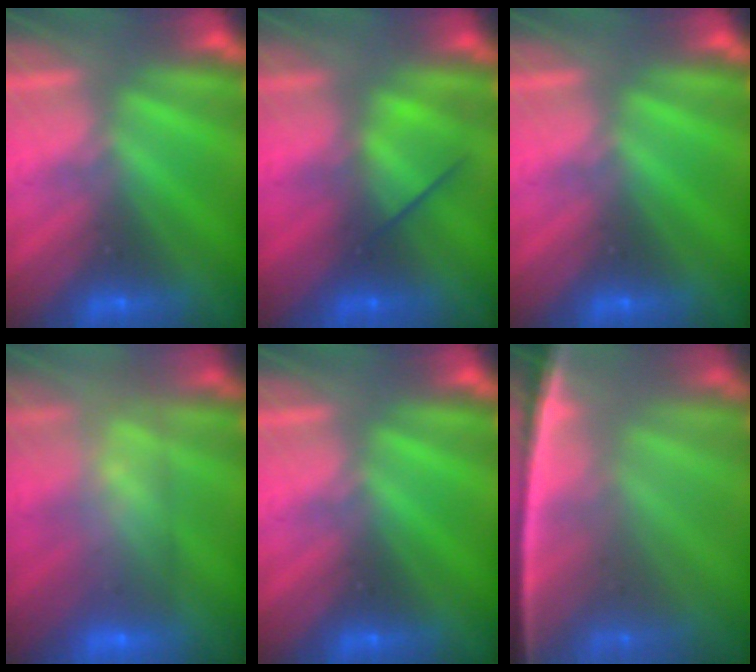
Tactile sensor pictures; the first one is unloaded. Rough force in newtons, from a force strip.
{"total": 2.8}
{"total": 0.0}
{"total": 8.1}
{"total": 0.0}
{"total": 7.8}